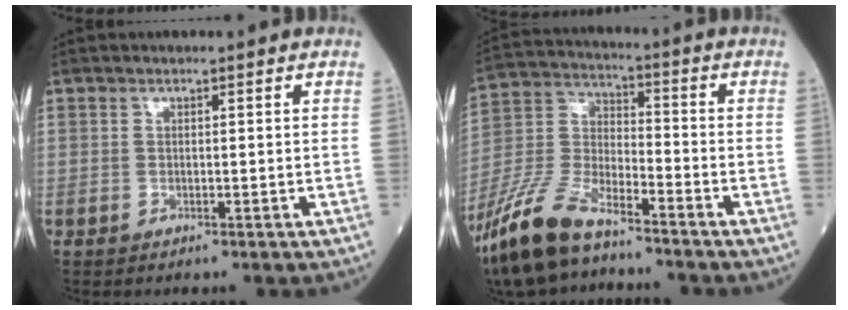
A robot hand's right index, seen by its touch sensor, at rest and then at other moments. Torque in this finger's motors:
{"motor_torque": [0.90, -1.24, 0.22, 0.15]}